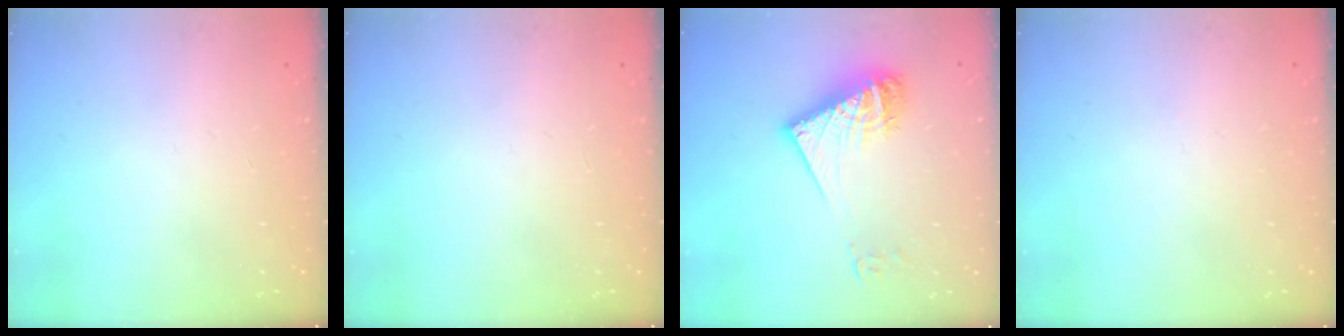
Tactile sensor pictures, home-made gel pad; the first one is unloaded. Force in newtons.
{"total": 0.0}
{"total": 14.1, "press": 14.1, "slide": 1.2}
{"total": 0.0}